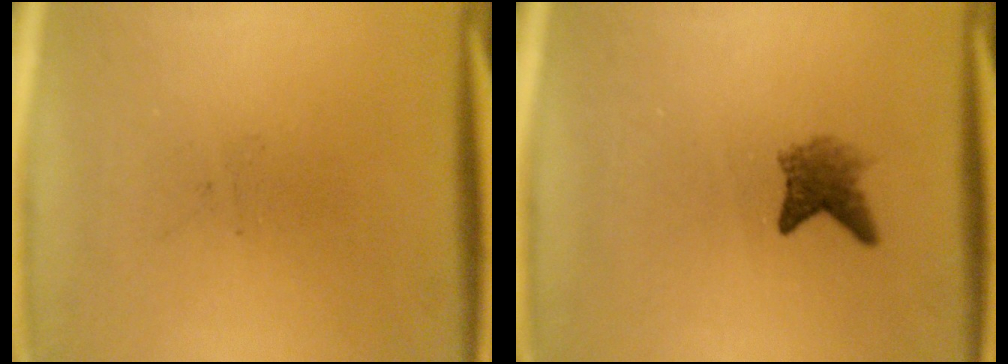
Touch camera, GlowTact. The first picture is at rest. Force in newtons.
{"total": 2.7}